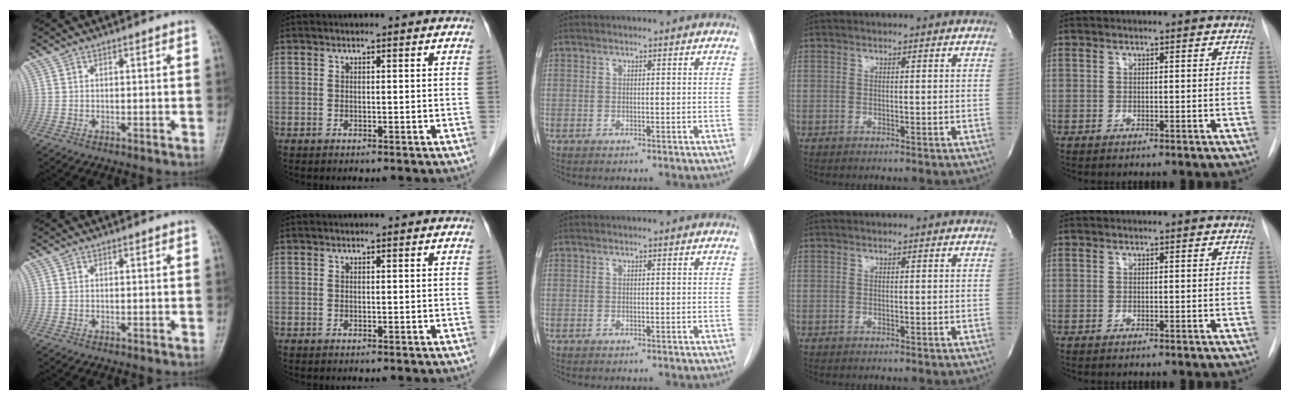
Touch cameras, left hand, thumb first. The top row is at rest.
{}